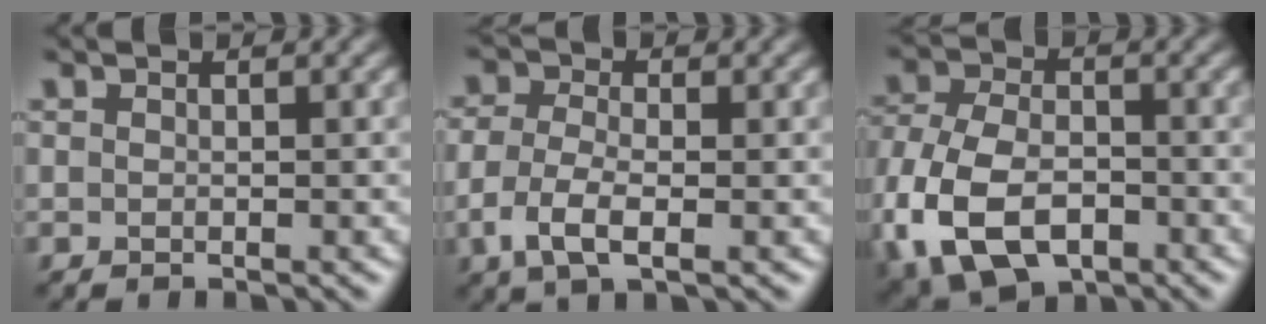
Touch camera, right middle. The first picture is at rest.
{"total": 3.8, "force": [-1.0, 2.0, 3.1], "torque": [-0.076, -0.004, -0.026]}
{"total": 10.9, "force": [-4.1, 7.0, 7.3], "torque": [-0.173, -0.021, -0.081]}